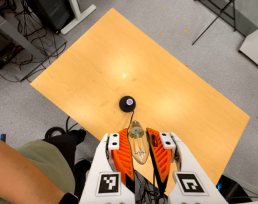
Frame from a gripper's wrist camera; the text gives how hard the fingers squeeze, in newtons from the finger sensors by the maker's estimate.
{"total": 21.2, "left": 24.1, "right": 18.4}